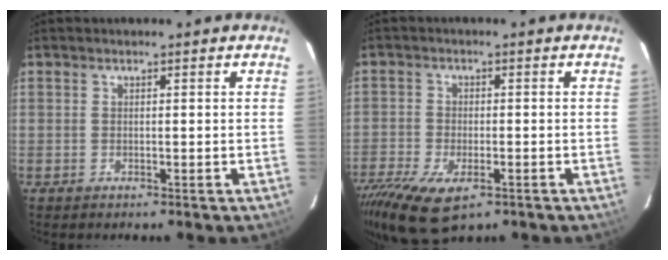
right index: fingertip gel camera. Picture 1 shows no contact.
{"total": 13.8, "force": [-7.9, 6.8, 9.1], "torque": [-0.217, -0.046, -0.133]}